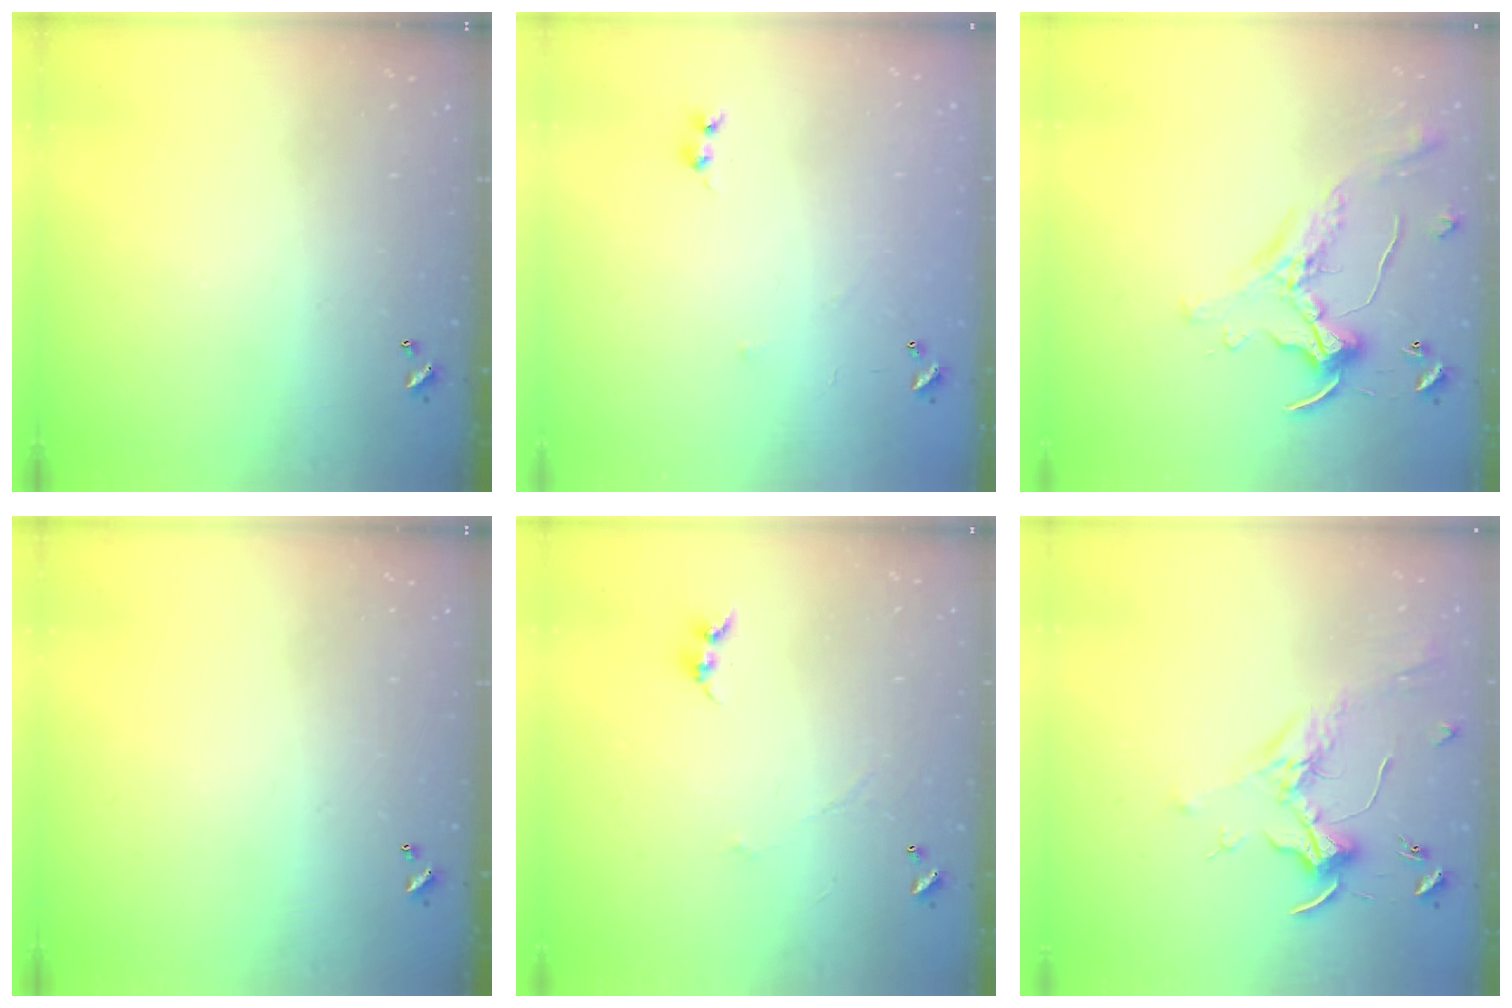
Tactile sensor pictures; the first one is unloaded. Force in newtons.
{"total": 5.9, "press": 5.9, "slide": 0.7}
{"total": 0.7, "press": 0.5, "slide": 0.4}
{"total": 0.0}
{"total": 0.7, "press": 0.4, "slide": 0.6}
{"total": 1.9, "press": 1.7, "slide": 0.8}